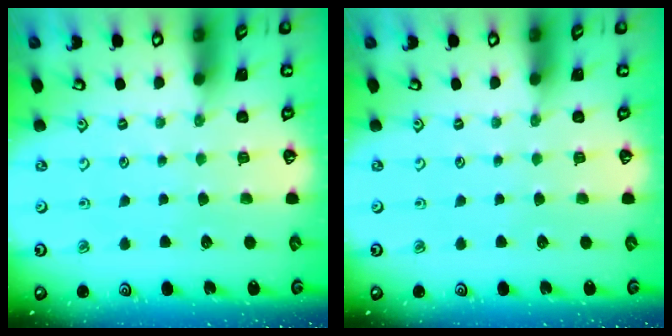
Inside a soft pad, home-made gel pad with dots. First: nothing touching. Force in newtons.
{"total": 0.0}